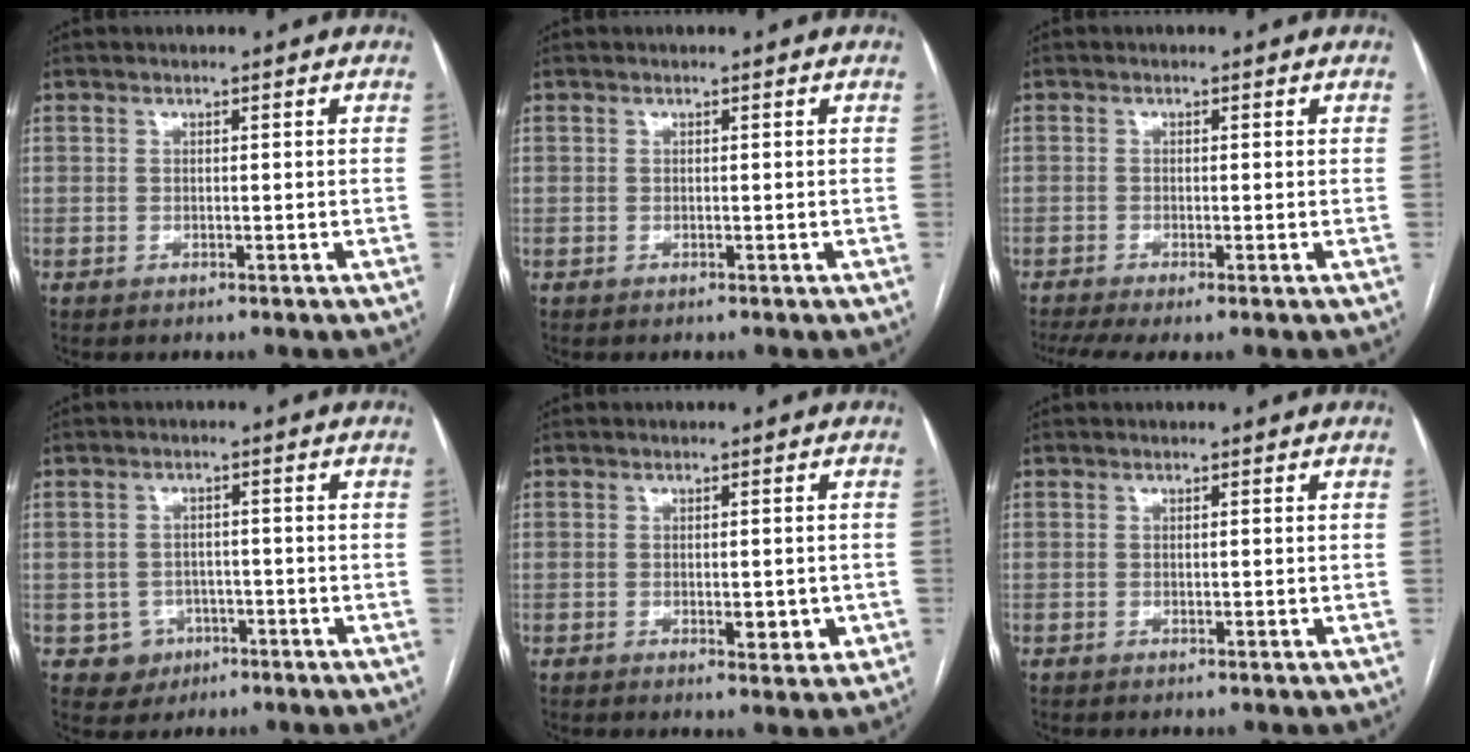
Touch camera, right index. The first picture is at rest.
{"total": 0.0}
{"total": 4.7, "force": [-3.0, 0.8, 3.5], "torque": [-0.064, -0.008, -0.054]}
{"total": 4.0, "force": [-1.6, 3.6, 0.3], "torque": [0.002, 0.012, -0.017]}
{"total": 3.4, "force": [-0.7, 1.5, 2.9], "torque": [-0.036, -0.002, -0.003]}
{"total": 0.0}